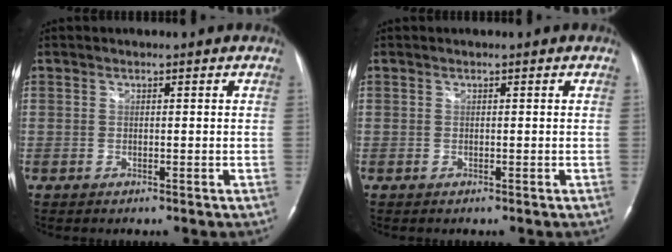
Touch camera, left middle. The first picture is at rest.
{"total": 0.0}